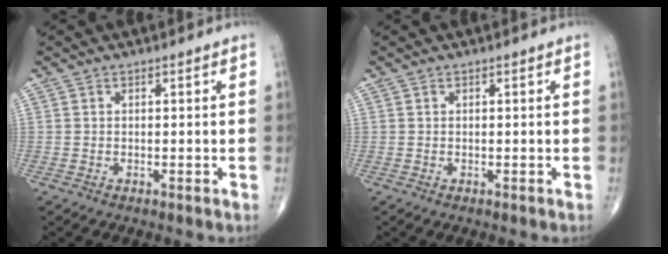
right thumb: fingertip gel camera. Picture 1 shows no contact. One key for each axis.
{"total": 0.0}